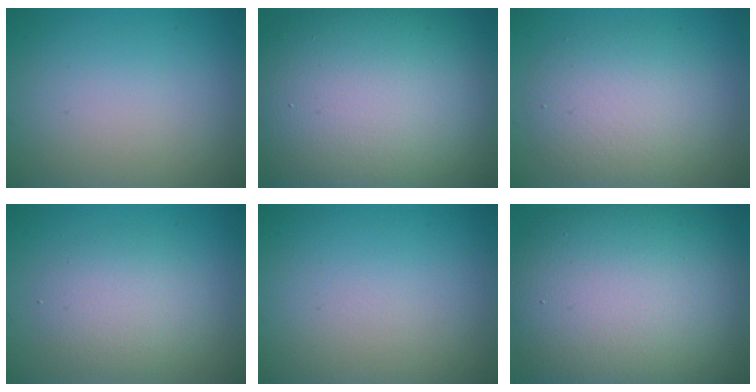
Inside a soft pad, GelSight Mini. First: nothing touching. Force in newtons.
{"total": 16.3, "press": 16.3, "slide": 1.1}
{"total": 5.2, "press": 5.2, "slide": 0.4}
{"total": 3.2, "press": 3.2, "slide": 0.2}
{"total": 0.0}
{"total": 15.5, "press": 15.4, "slide": 0.4}